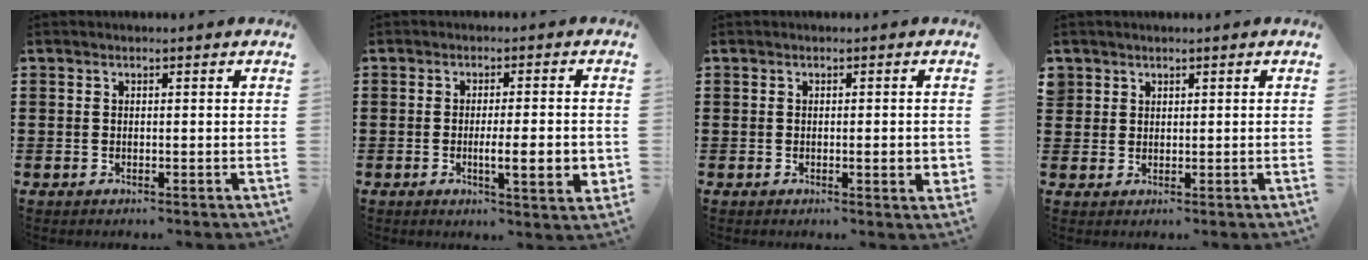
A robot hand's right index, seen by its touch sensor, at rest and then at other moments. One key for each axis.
{"total": 6.3, "fx": -1.2, "fy": 1.0, "fz": 6.1, "tx": -0.091, "ty": -0.008, "tz": -0.019}
{"total": 2.3, "fx": -0.2, "fy": 0.4, "fz": 2.2, "tx": -0.028, "ty": -0.006, "tz": -0.006}
{"total": 1.7, "fx": 1.2, "fy": 1.2, "fz": -0.2, "tx": -0.003, "ty": 0.005, "tz": 0.024}